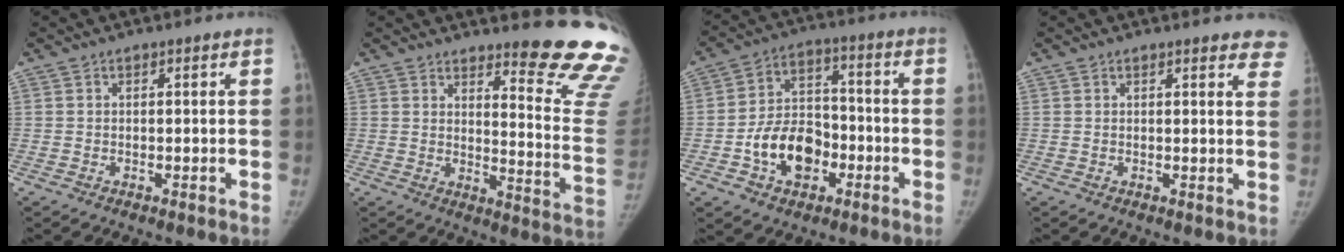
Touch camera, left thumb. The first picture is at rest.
{"total": 16.7, "force": [14.8, 1.8, 7.5], "torque": [-0.065, -0.185, 0.169]}
{"total": 13.1, "force": [-4.7, 9.4, 7.9], "torque": [-0.096, 0.036, -0.080]}
{"total": 5.8, "force": [5.1, 1.8, 2.1], "torque": [0.010, -0.021, 0.036]}